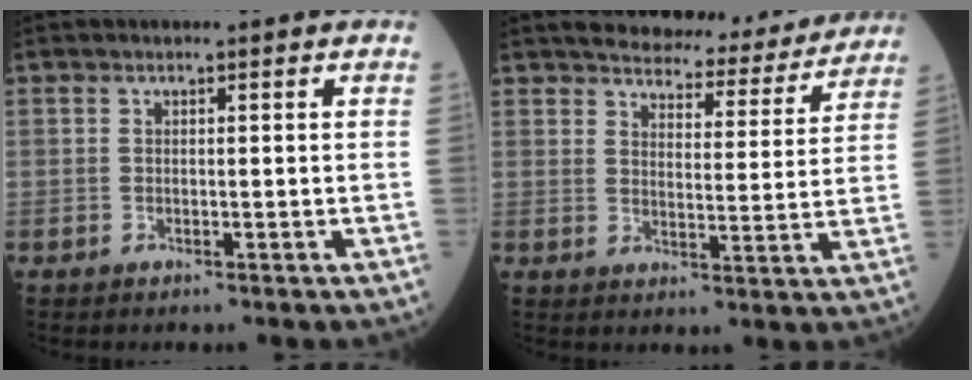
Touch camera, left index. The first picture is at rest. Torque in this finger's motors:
{"motor_torque": [0.92, -1.21, 0.36, 0.07]}